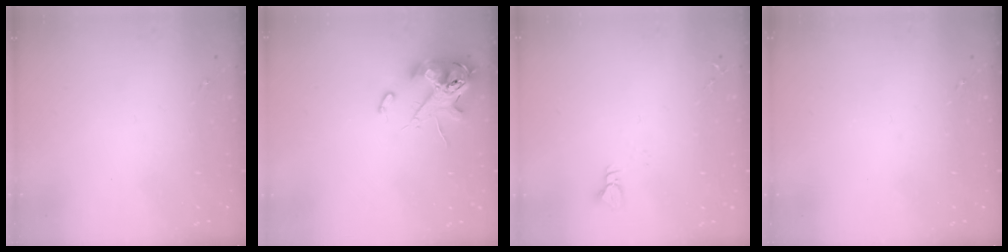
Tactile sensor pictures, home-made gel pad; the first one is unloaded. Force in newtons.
{"total": 13.2, "press": 13.0, "slide": 2.3}
{"total": 3.0, "press": 3.0, "slide": 0.3}
{"total": 0.0}